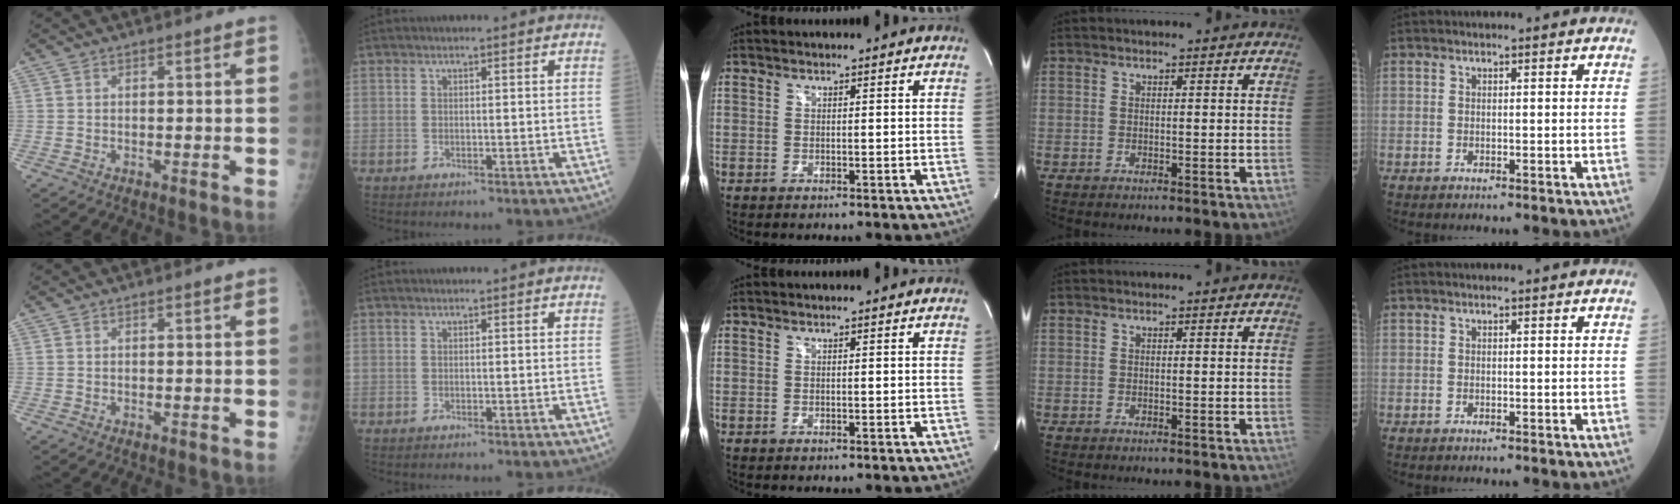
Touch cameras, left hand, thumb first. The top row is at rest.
{}